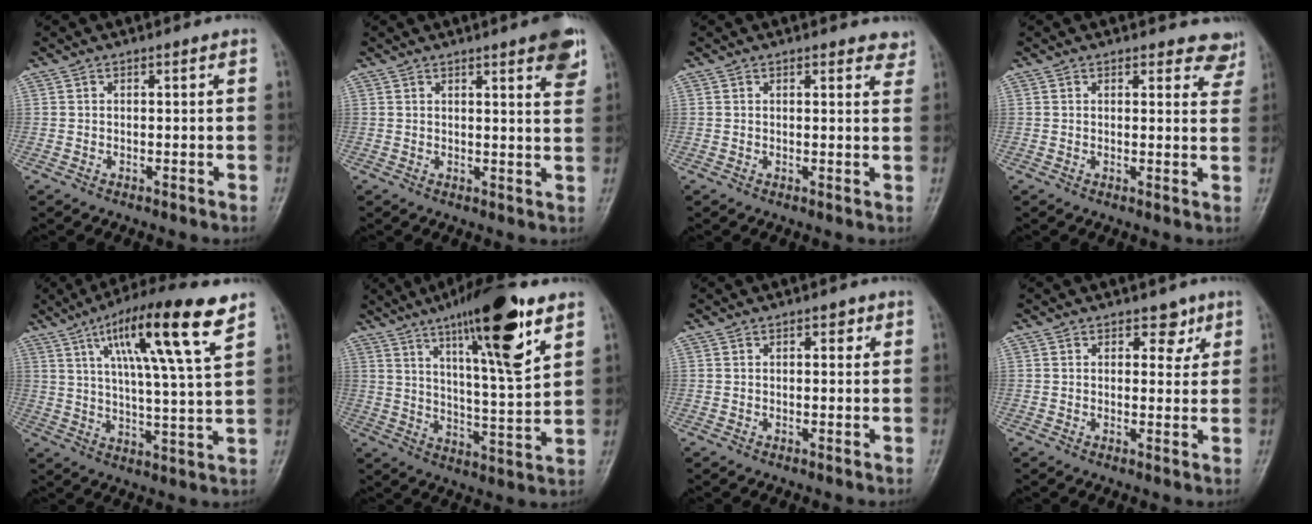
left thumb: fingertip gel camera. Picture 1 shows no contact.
{"total": 6.7, "force": [3.8, 1.2, 5.4], "torque": [-0.055, -0.015, 0.045]}
{"total": 3.2, "force": [2.7, 1.3, 1.2], "torque": [0.010, -0.012, 0.021]}
{"total": 5.0, "force": [4.5, 2.0, 0.8], "torque": [0.025, -0.028, 0.032]}
{"total": 17.4, "force": [8.9, 2.1, 14.8], "torque": [-0.240, -0.023, 0.143]}
{"total": 18.1, "force": [10.0, 3.3, 14.7], "torque": [-0.221, -0.047, 0.164]}
{"total": 1.6, "force": [0.7, 0.9, 1.1], "torque": [-0.004, 0.000, 0.008]}
{"total": 3.4, "force": [2.0, 2.2, 1.6], "torque": [0.005, -0.010, 0.025]}